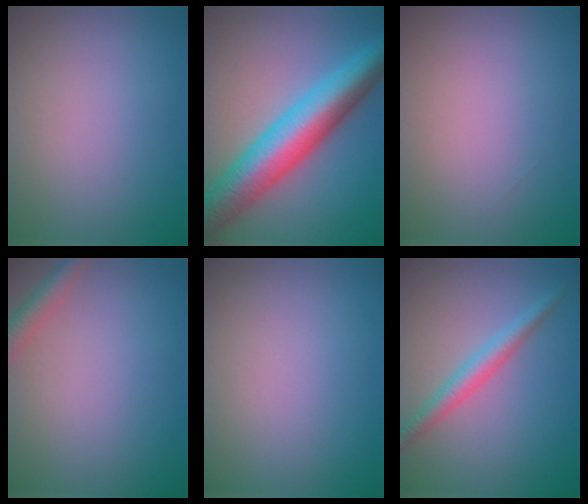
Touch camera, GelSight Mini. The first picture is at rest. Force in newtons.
{"total": 10.3, "press": 10.3, "slide": 0.1}
{"total": 0.0}
{"total": 2.1, "press": 2.1, "slide": 0.1}
{"total": 0.0}
{"total": 2.9, "press": 2.9, "slide": 0.0}